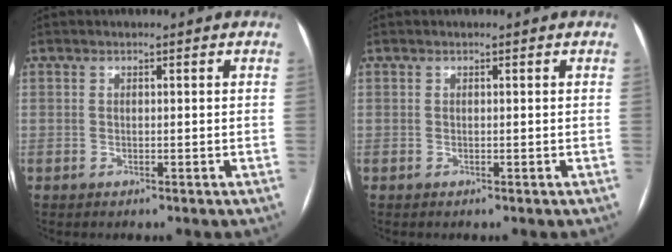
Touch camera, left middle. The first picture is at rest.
{"total": 0.0}